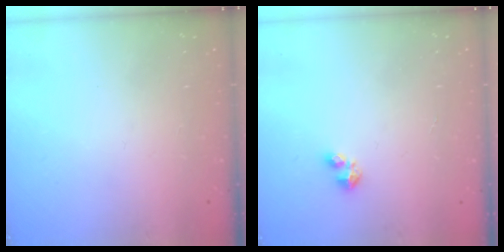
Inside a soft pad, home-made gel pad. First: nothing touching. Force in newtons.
{"total": 2.9, "press": 2.9, "slide": 0.5}